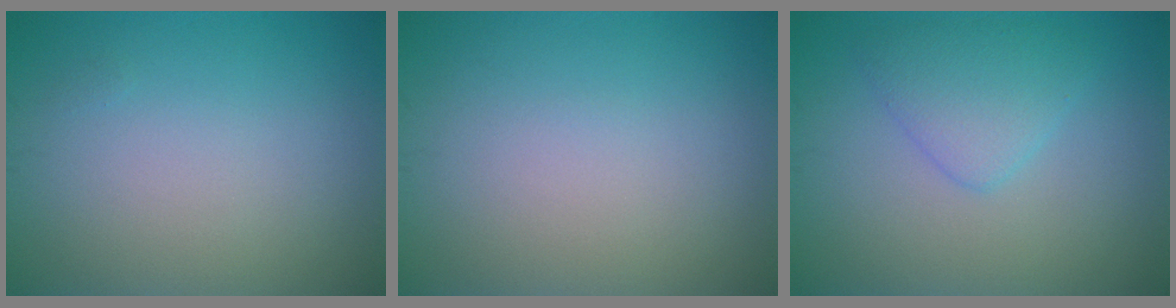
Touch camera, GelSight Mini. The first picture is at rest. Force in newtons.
{"total": 0.0}
{"total": 3.0, "press": 3.0, "slide": 0.0}